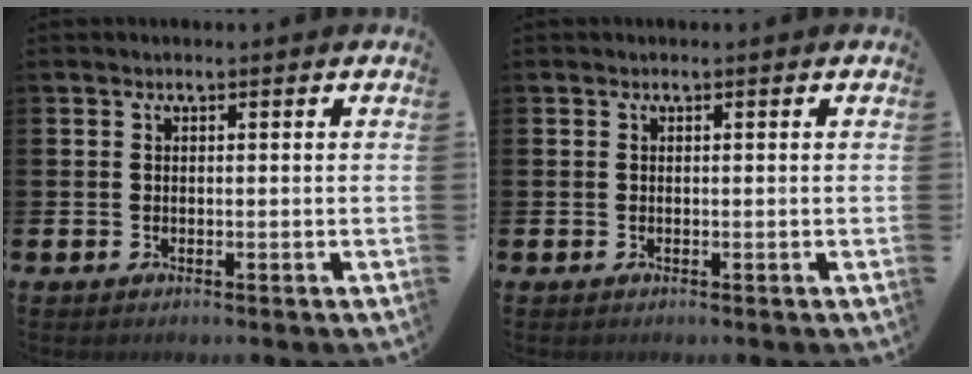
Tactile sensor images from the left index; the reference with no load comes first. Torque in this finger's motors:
{"motor_torque": [-0.09, 0.09, 0.00, 0.01]}